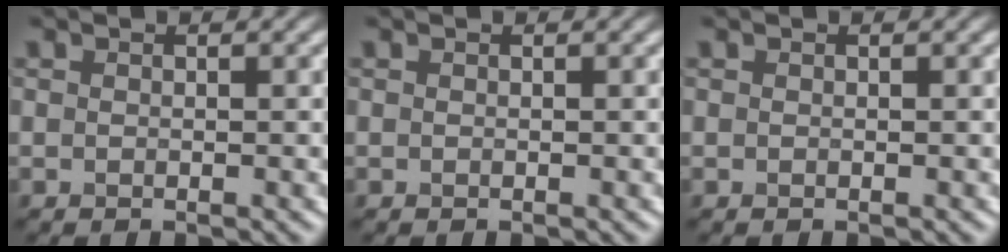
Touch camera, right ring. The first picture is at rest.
{"total": 0.0}
{"total": 0.0}